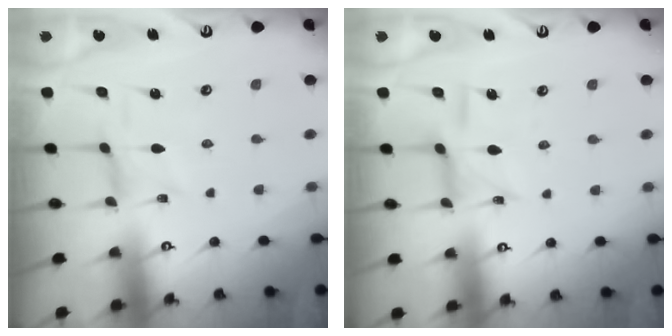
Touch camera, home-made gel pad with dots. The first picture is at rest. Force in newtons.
{"total": 8.2, "press": 8.2, "slide": 0.5}